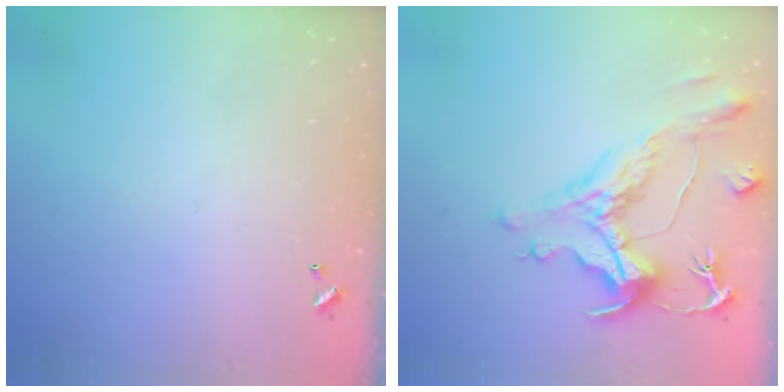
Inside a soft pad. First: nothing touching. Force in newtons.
{"total": 1.6, "press": 0.6, "slide": 1.5}